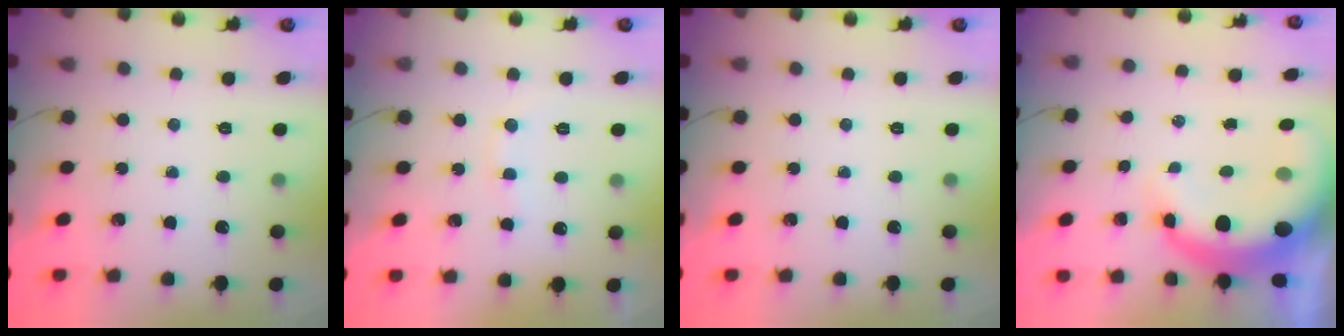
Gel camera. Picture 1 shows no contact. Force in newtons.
{"total": 7.5, "press": 7.3, "slide": 1.5}
{"total": 0.0}
{"total": 9.6, "press": 9.4, "slide": 1.8}